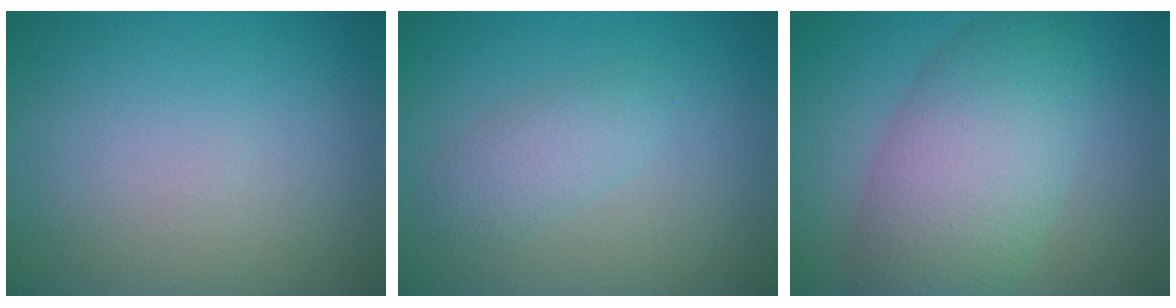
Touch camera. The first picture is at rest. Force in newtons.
{"total": 2.2, "press": 2.2, "slide": 0.0}
{"total": 7.8, "press": 7.8, "slide": 0.4}